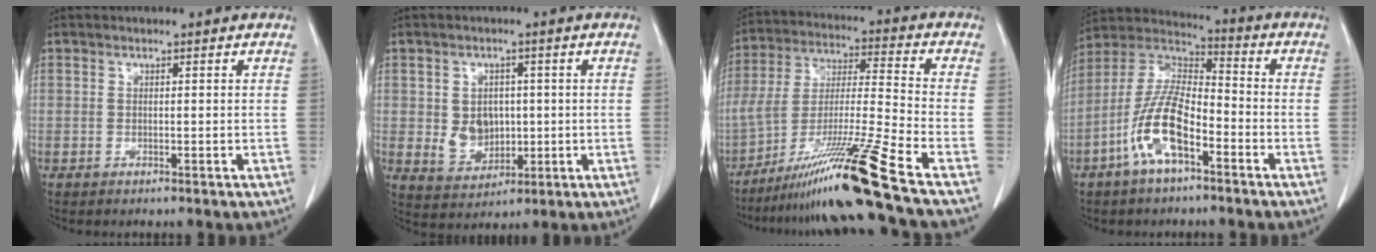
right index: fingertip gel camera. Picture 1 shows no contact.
{"total": 5.9, "force": [0.2, 4.8, 3.4], "torque": [-0.059, 0.006, 0.019]}
{"total": 17.9, "force": [-12.9, -3.2, 12.0], "torque": [-0.245, -0.031, -0.231]}
{"total": 14.3, "force": [-6.5, 3.8, 12.1], "torque": [-0.248, 0.001, -0.123]}